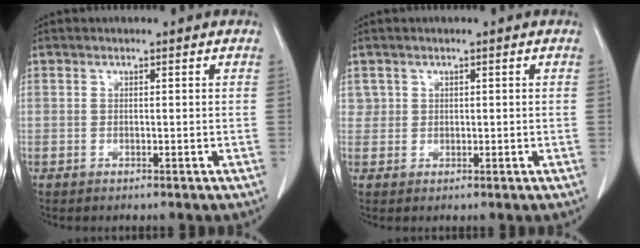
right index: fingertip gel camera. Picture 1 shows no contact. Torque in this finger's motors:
{"motor_torque": [-0.23, 0.27, -0.06, -0.01]}